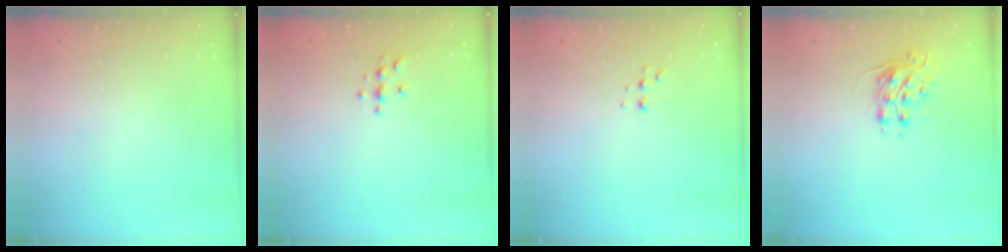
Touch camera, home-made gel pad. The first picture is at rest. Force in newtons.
{"total": 3.3, "press": 3.3, "slide": 0.5}
{"total": 4.1, "press": 3.9, "slide": 1.3}
{"total": 8.2, "press": 8.2, "slide": 0.1}